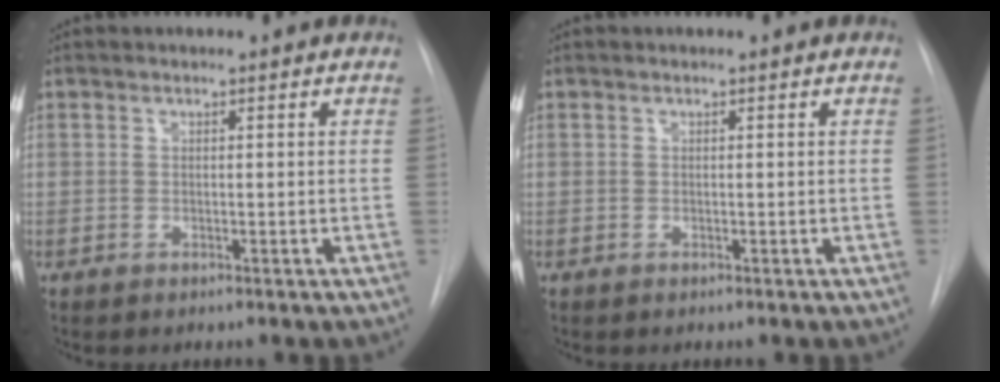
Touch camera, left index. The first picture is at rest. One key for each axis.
{"total": 0.0}